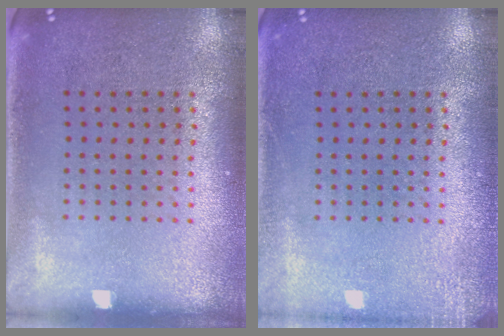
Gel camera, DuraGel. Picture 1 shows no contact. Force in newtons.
{"total": 1.5, "press": 1.5, "slide": 0.3}